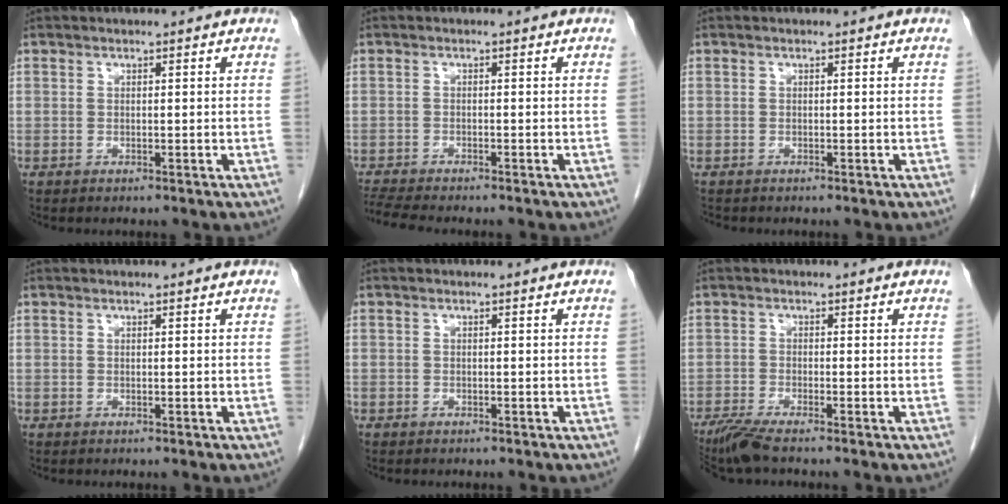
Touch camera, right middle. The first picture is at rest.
{"total": 5.1, "force": [-4.7, -0.1, 1.9], "torque": [-0.041, -0.016, -0.081]}
{"total": 0.5, "force": [-0.5, 0.1, 0.0], "torque": [-0.010, -0.003, -0.012]}
{"total": 0.0}
{"total": 1.1, "force": [-0.8, 0.7, 0.1], "torque": [-0.010, 0.003, -0.014]}
{"total": 4.7, "force": [-3.9, -0.2, 2.7], "torque": [-0.055, -0.017, -0.079]}